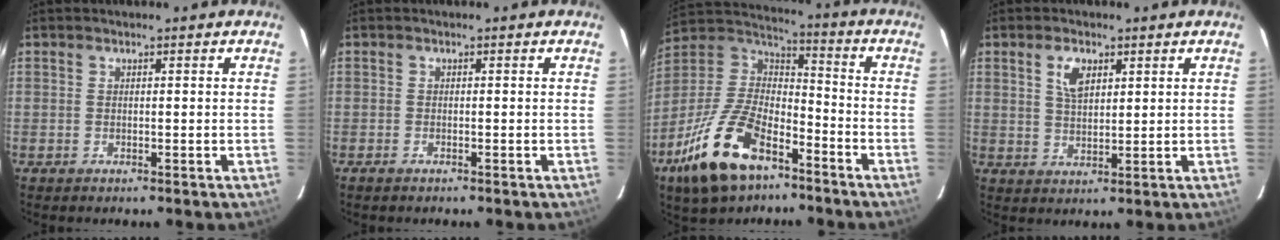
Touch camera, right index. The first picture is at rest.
{"total": 0.9, "force": [-0.8, 0.3, 0.3], "torque": [-0.009, -0.003, -0.016]}
{"total": 20.3, "force": [-11.6, 10.1, 13.3], "torque": [-0.286, -0.007, -0.210]}
{"total": 4.9, "force": [2.2, 2.6, 3.5], "torque": [-0.061, 0.008, 0.043]}